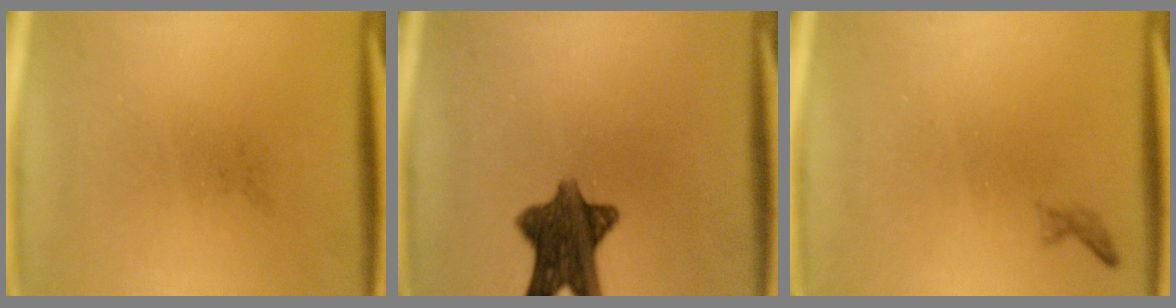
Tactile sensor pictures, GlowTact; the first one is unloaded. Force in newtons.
{"total": 9.9}
{"total": 0.6}